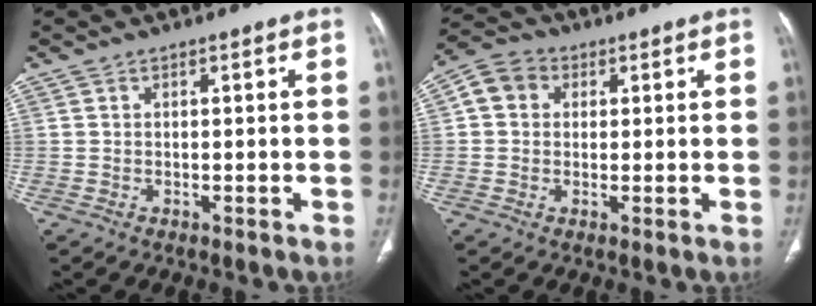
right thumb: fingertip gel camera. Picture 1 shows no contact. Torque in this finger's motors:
{"motor_torque": [-0.46, 0.53, 0.26, -0.21, 0.01]}